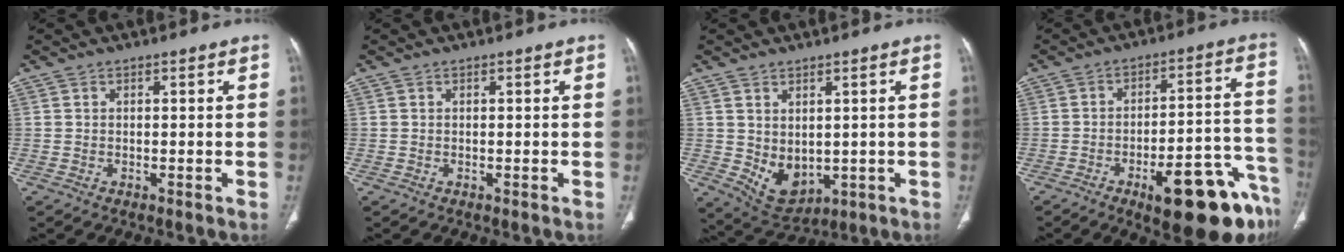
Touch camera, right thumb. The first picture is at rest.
{"total": 0.0}
{"total": 7.3, "force": [0.0, 5.1, 5.2], "torque": [-0.069, -0.010, 0.030]}
{"total": 19.6, "force": [-11.0, 5.4, 15.4], "torque": [-0.131, 0.076, -0.146]}